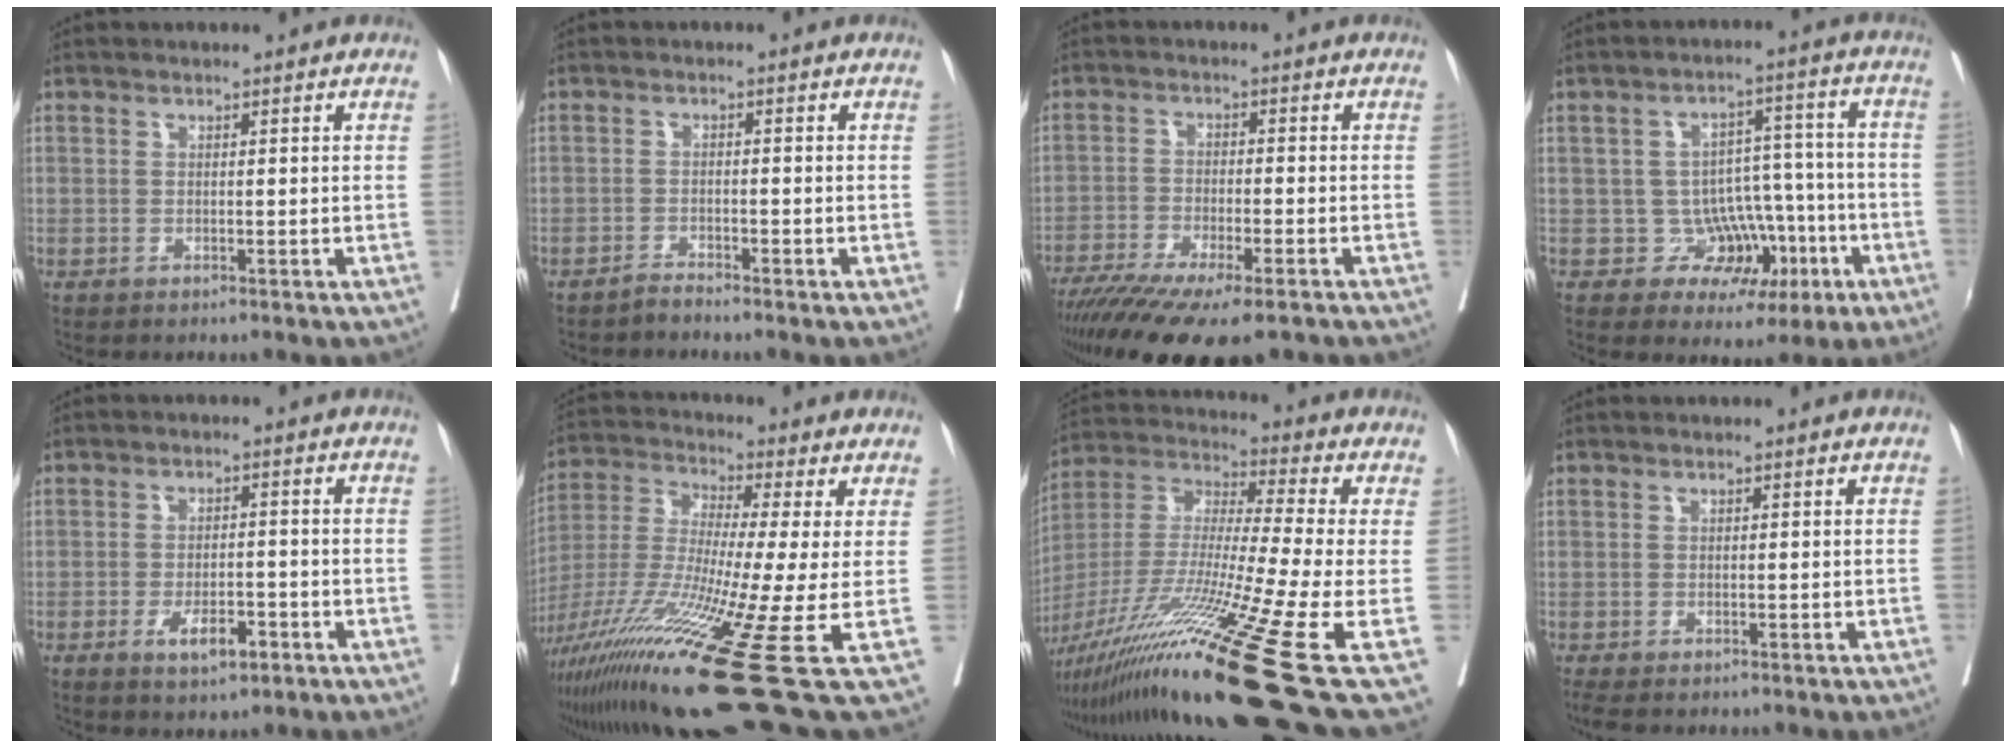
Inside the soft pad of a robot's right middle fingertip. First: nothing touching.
{"total": 1.4, "force": [-1.4, -0.1, 0.2], "torque": [-0.002, -0.002, -0.025]}
{"total": 15.4, "force": [-11.9, 2.4, 9.6], "torque": [-0.152, -0.034, -0.189]}
{"total": 9.6, "force": [-3.4, 8.3, 3.6], "torque": [-0.020, 0.046, -0.033]}
{"total": 5.2, "force": [-2.6, 1.9, 4.0], "torque": [-0.065, -0.001, -0.037]}
{"total": 24.3, "force": [-10.4, 0.6, 22.0], "torque": [-0.400, -0.061, -0.189]}
{"total": 26.6, "force": [-15.7, -1.3, 21.4], "torque": [-0.389, -0.053, -0.288]}
{"total": 3.1, "force": [-2.6, 0.8, 1.4], "torque": [-0.022, -0.010, -0.041]}